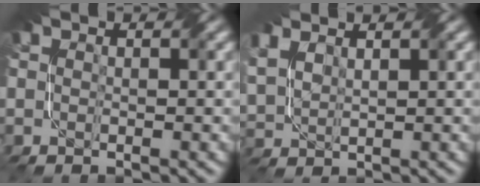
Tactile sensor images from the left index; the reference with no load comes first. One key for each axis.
{"total": 3.4, "fx": 2.5, "fy": 1.7, "fz": 1.7, "tx": -0.053, "ty": 0.008, "tz": 0.057}